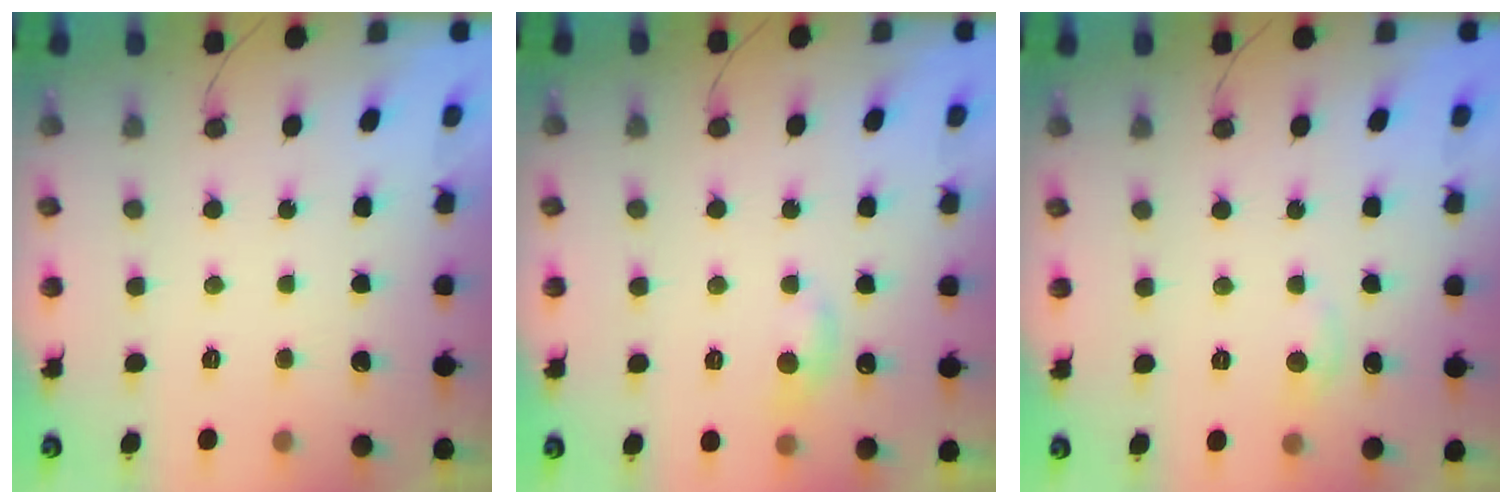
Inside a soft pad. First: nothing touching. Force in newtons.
{"total": 5.4, "press": 5.4, "slide": 0.6}
{"total": 4.6, "press": 4.6, "slide": 0.7}